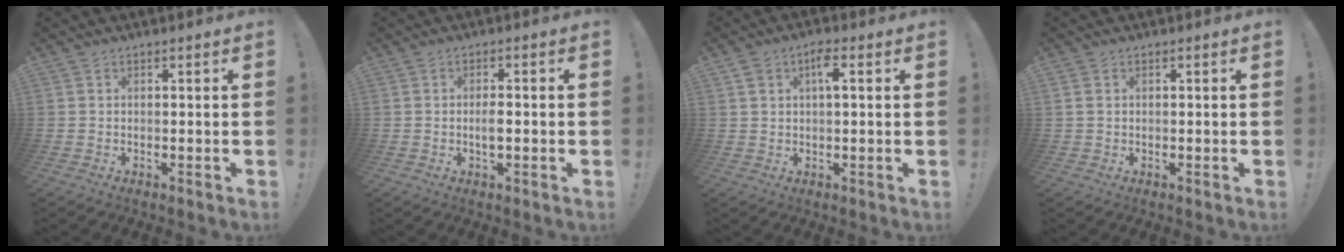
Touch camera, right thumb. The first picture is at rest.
{"total": 3.2, "force": [-0.8, 1.2, 2.8], "torque": [-0.045, 0.005, -0.015]}
{"total": 4.3, "force": [1.8, 1.8, 3.5], "torque": [-0.055, 0.001, 0.025]}
{"total": 0.9, "force": [0.5, 0.6, 0.4], "torque": [-0.014, 0.003, 0.011]}